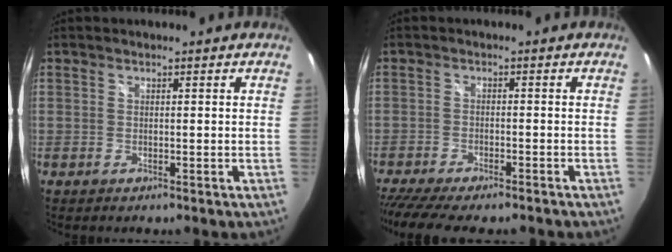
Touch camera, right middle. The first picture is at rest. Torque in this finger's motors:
{"motor_torque": [1.08, -1.06, 0.23, 0.14]}